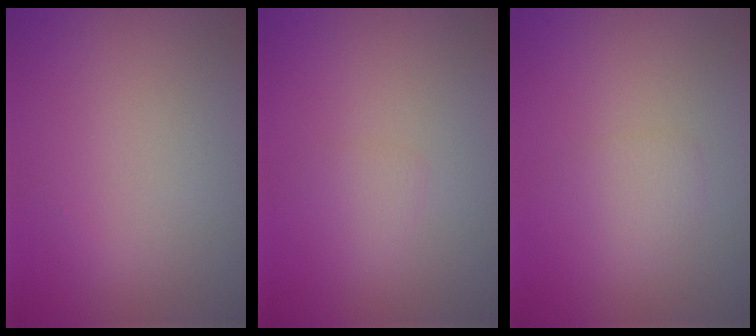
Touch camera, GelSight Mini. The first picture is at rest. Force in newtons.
{"total": 0.9, "press": 0.9, "slide": 0.1}
{"total": 1.2, "press": 1.2, "slide": 0.1}